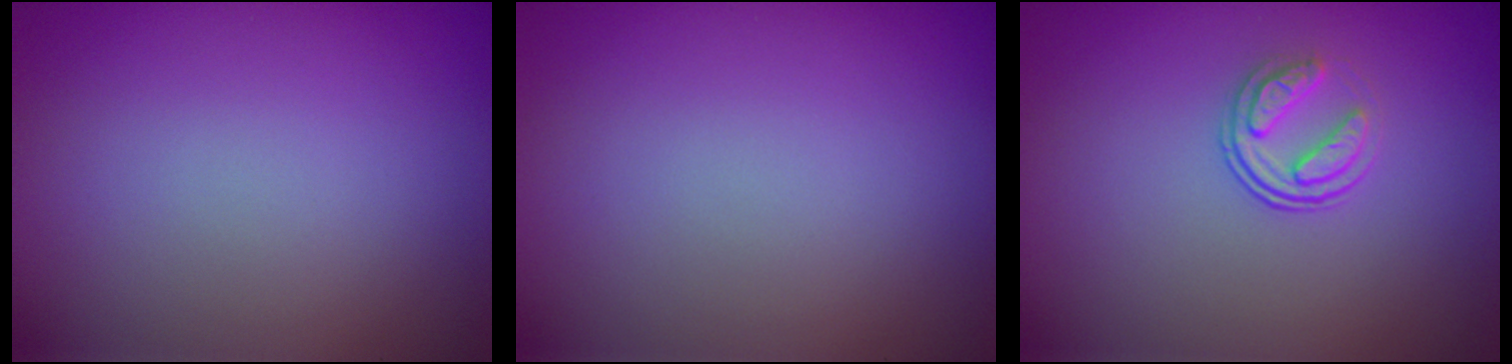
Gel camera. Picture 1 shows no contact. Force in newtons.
{"total": 0.0}
{"total": 2.3, "press": 1.7, "slide": 1.6}